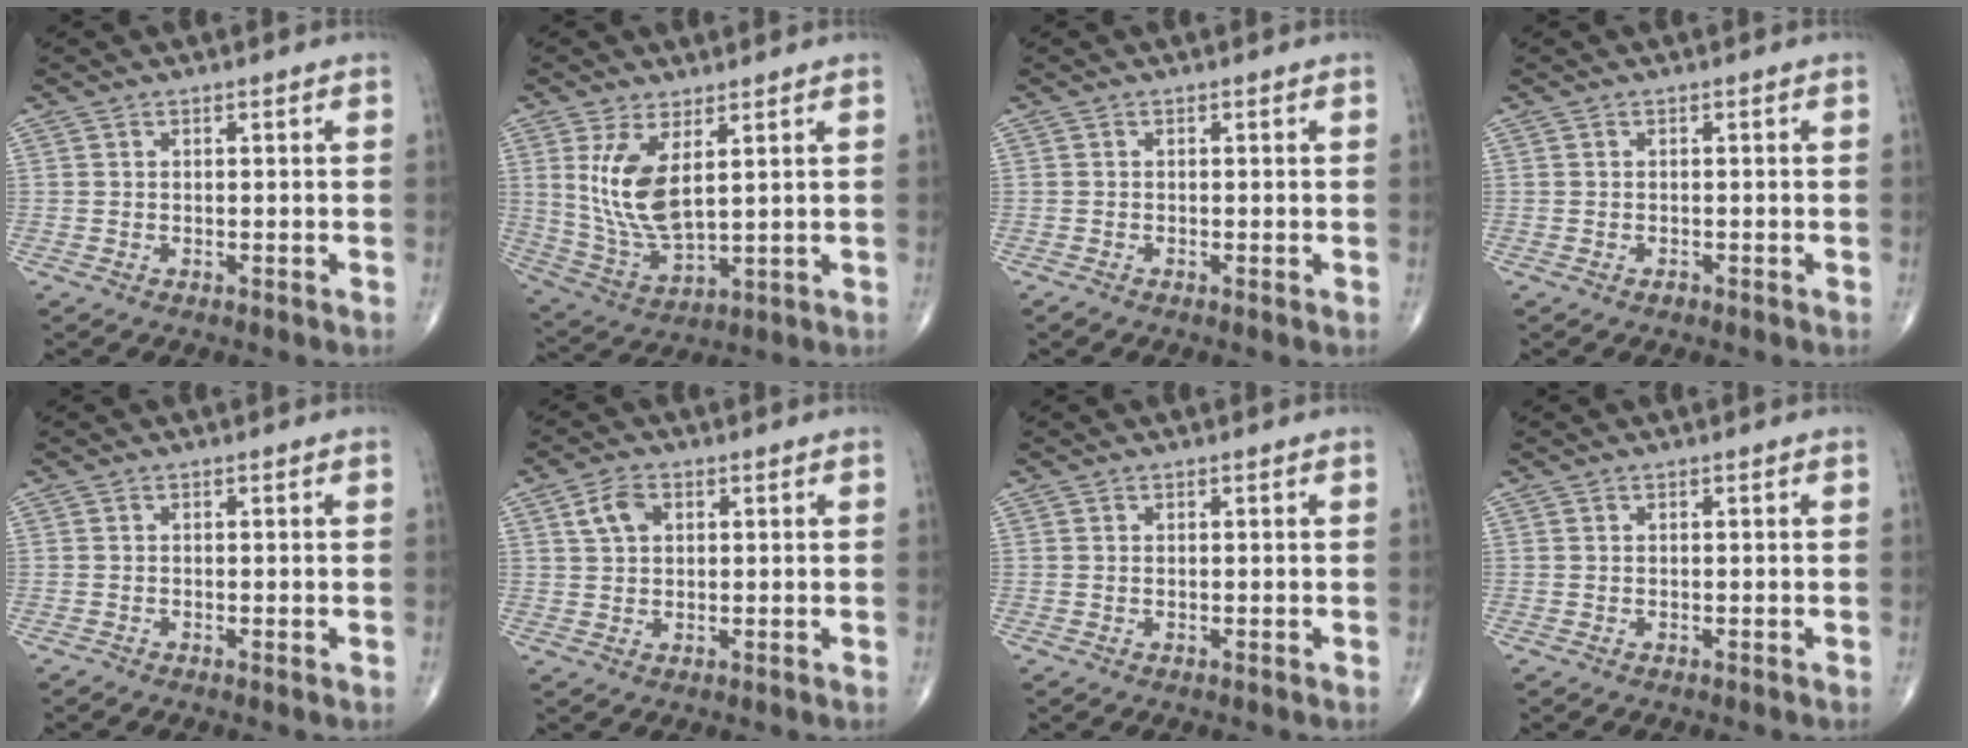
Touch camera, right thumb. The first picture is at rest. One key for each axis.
{"total": 10.9, "fx": 3.3, "fy": 4.7, "fz": 9.3, "tx": -0.188, "ty": -0.025, "tz": 0.082}
{"total": 0.7, "fx": -0.4, "fy": 0.2, "fz": 0.5, "tx": -0.012, "ty": -0.003, "tz": -0.012}
{"total": 0.6, "fx": -0.4, "fy": 0.3, "fz": 0.2, "tx": 0.000, "ty": 0.000, "tz": -0.009}
{"total": 0.5, "fx": -0.3, "fy": 0.1, "fz": 0.4, "tx": -0.009, "ty": -0.003, "tz": -0.009}
{"total": 4.4, "fx": 1.6, "fy": 2.9, "fz": 2.9, "tx": -0.049, "ty": 0.003, "tz": 0.029}
{"total": 0.0}
{"total": 0.0}